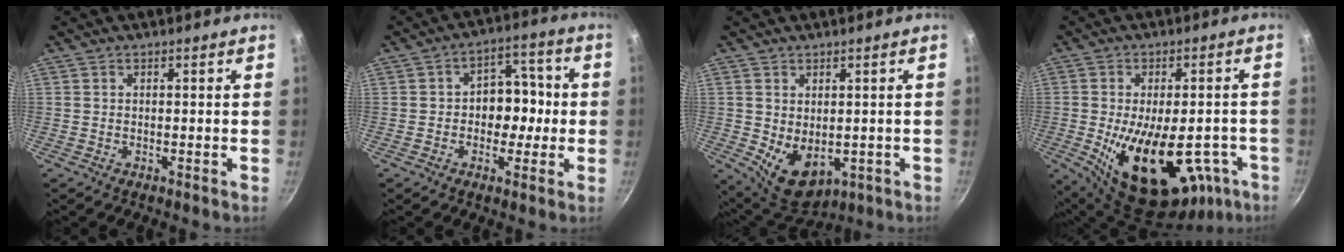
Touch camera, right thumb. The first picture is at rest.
{"total": 8.8, "force": [-0.8, 6.8, 5.6], "torque": [-0.010, 0.027, -0.019]}
{"total": 8.7, "force": [-0.6, 6.1, 6.1], "torque": [-0.078, -0.017, 0.013]}
{"total": 23.4, "force": [-7.6, 12.2, 18.5], "torque": [-0.246, -0.001, -0.090]}